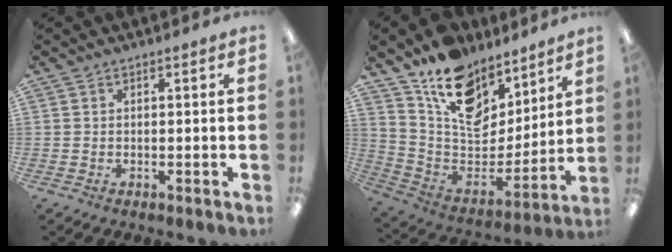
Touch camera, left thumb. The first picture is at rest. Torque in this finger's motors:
{"motor_torque": [1.22, 1.31, 1.39, -1.39, 0.15]}